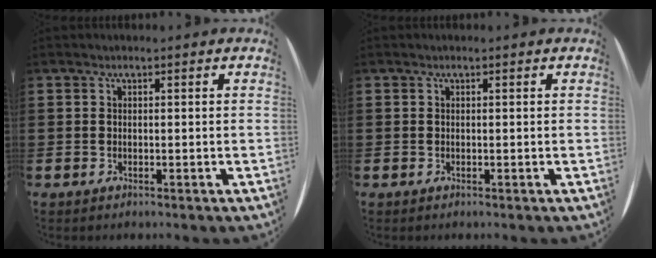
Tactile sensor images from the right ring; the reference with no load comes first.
{"total": 0.0}